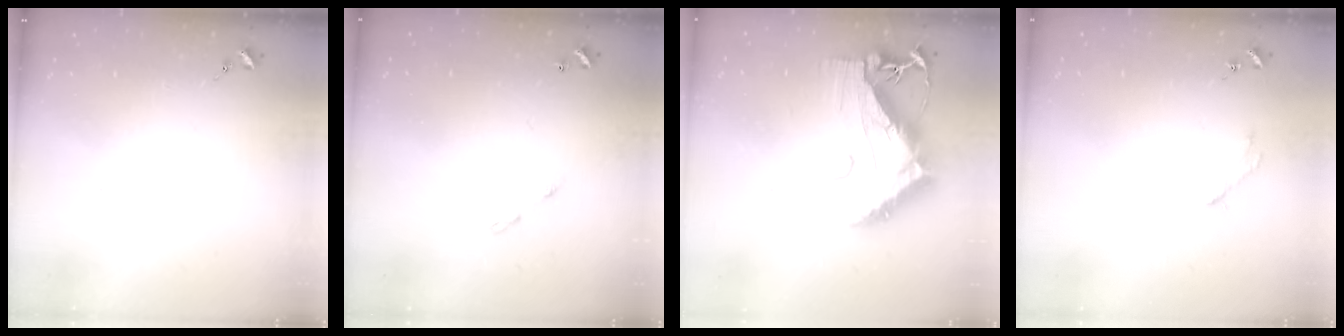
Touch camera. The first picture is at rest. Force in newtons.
{"total": 4.2, "press": 4.2, "slide": 0.4}
{"total": 19.1, "press": 19.0, "slide": 1.6}
{"total": 2.8, "press": 2.8, "slide": 0.4}